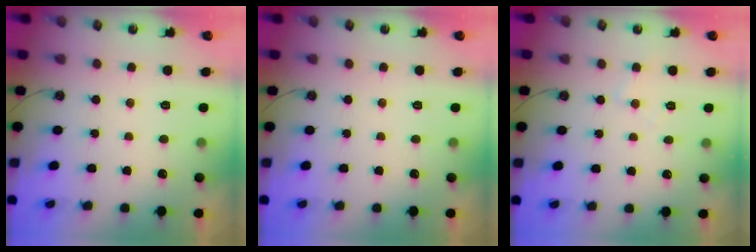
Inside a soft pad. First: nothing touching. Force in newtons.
{"total": 0.0}
{"total": 4.8, "press": 4.7, "slide": 0.7}